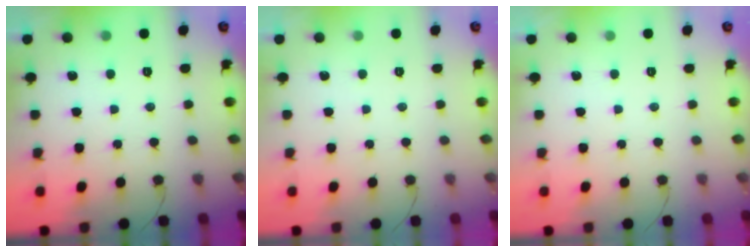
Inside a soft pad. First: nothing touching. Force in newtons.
{"total": 0.0}
{"total": 0.0}